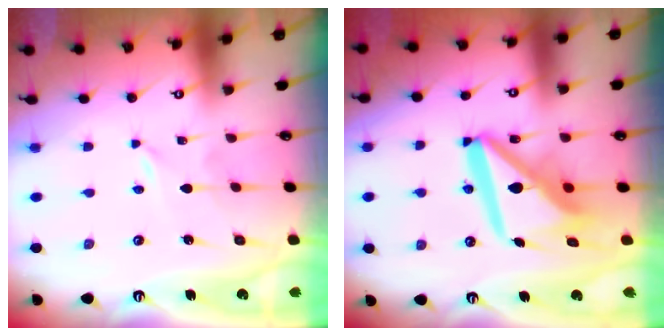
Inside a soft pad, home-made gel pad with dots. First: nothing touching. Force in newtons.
{"total": 15.7, "press": 15.6, "slide": 2.0}